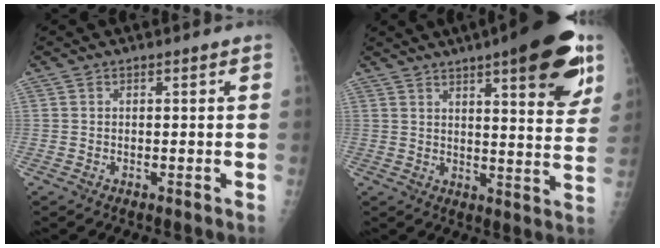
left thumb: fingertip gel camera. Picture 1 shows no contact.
{"total": 18.8, "force": [10.2, 4.9, 15.1], "torque": [-0.172, -0.034, 0.133]}